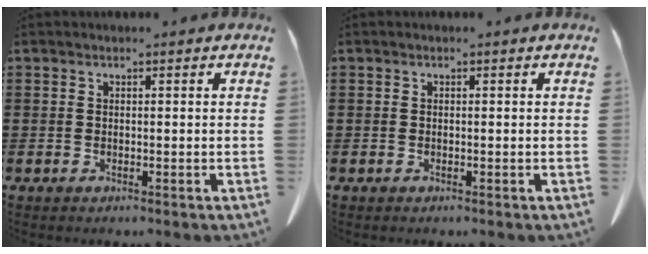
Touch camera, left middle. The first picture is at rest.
{"total": 0.0}